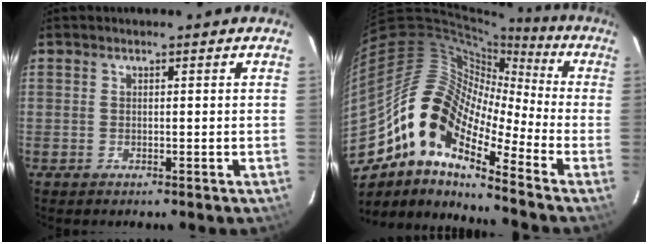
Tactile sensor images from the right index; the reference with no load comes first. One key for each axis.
{"total": 16.6, "fx": -9.2, "fy": 6.2, "fz": 12.4, "tx": -0.201, "ty": -0.004, "tz": -0.192}